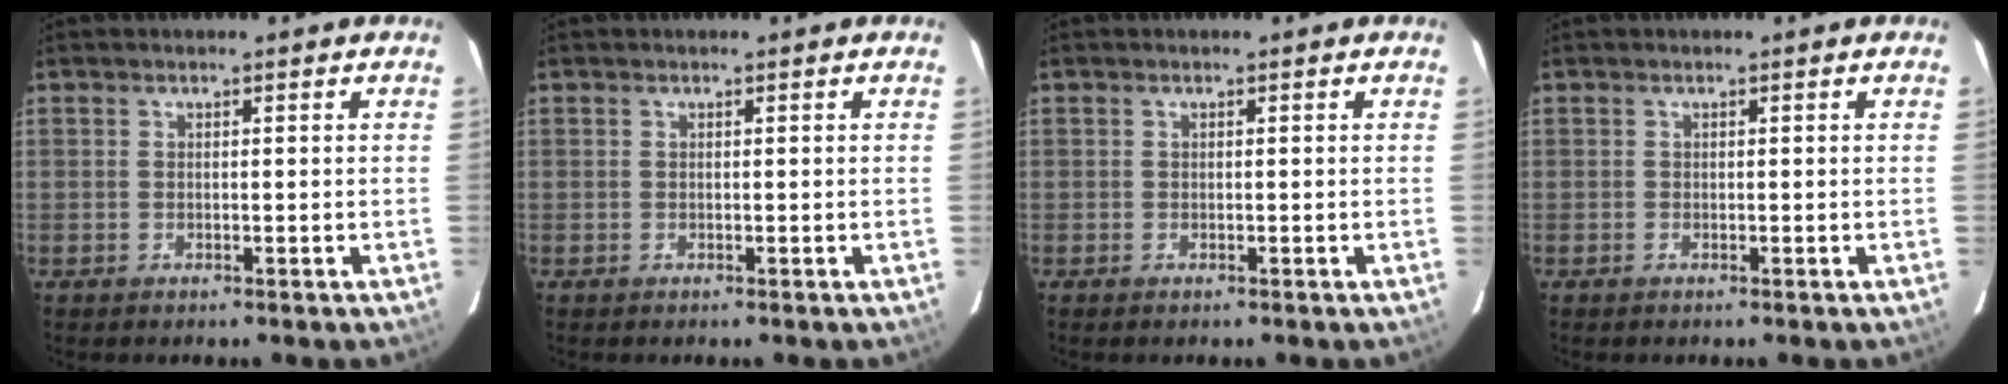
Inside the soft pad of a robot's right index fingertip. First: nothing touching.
{"total": 0.0}
{"total": 0.0}
{"total": 0.0}